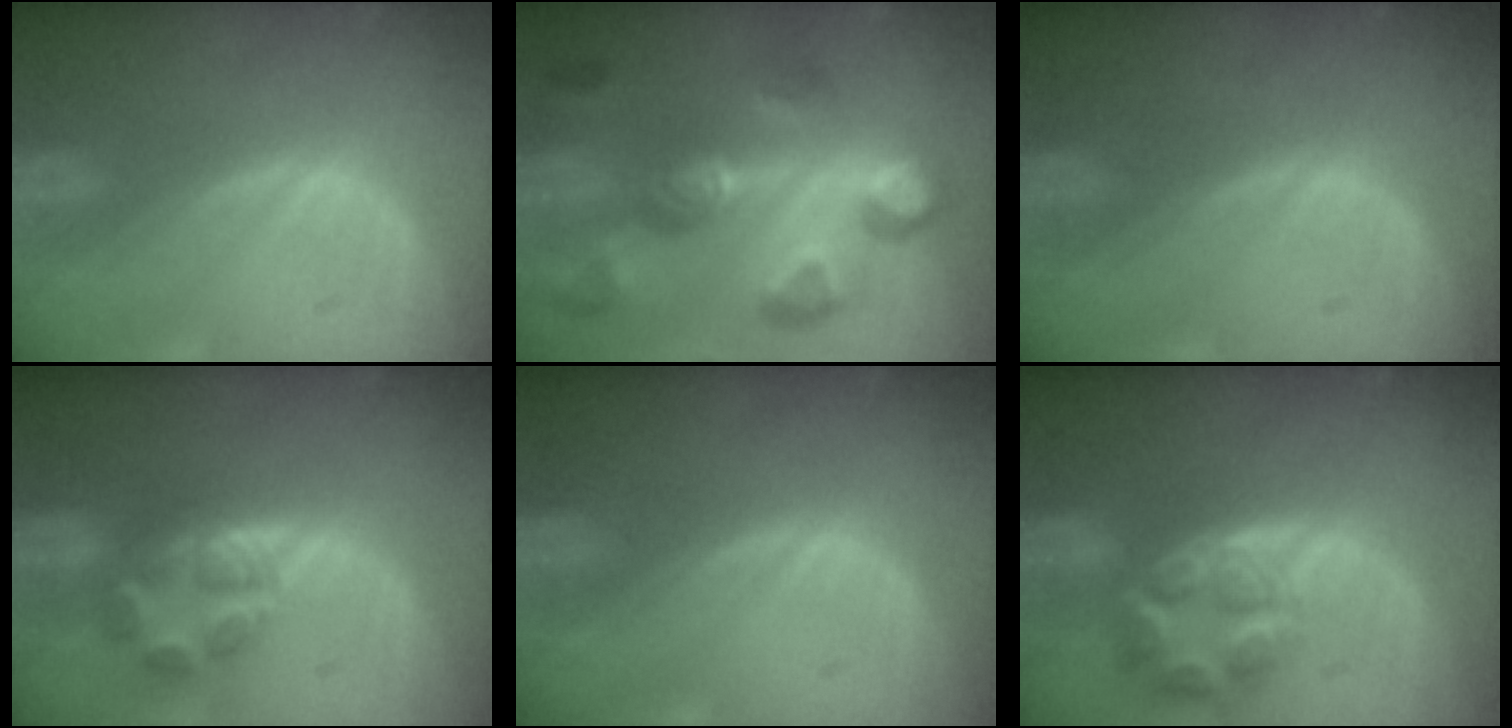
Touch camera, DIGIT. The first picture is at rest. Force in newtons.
{"total": 11.0, "press": 9.9, "slide": 4.9}
{"total": 0.0}
{"total": 5.5, "press": 5.4, "slide": 1.1}
{"total": 0.5, "press": 0.0, "slide": 0.5}
{"total": 7.8, "press": 6.8, "slide": 3.7}